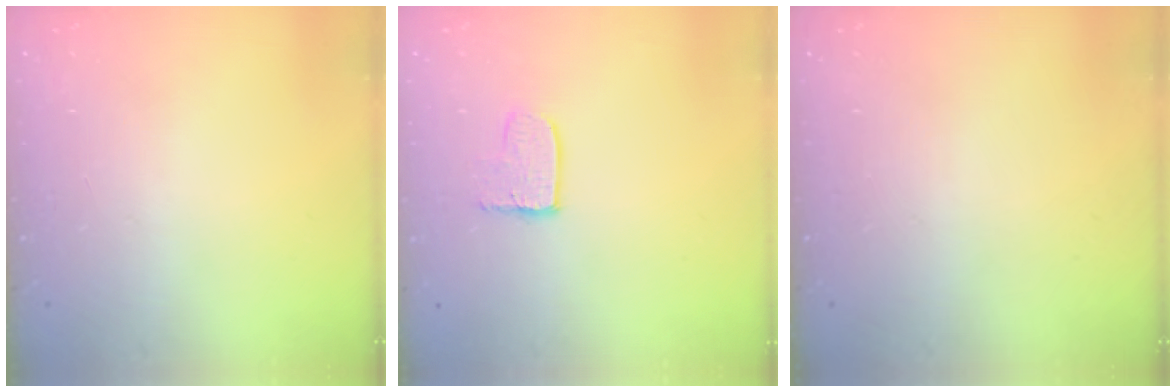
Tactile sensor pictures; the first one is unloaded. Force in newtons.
{"total": 5.5, "press": 5.5, "slide": 0.4}
{"total": 0.0}